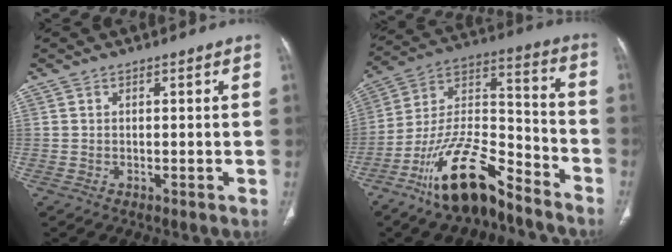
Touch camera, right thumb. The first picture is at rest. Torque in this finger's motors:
{"motor_torque": [0.23, 0.41, 1.59, -1.18, 0.16]}